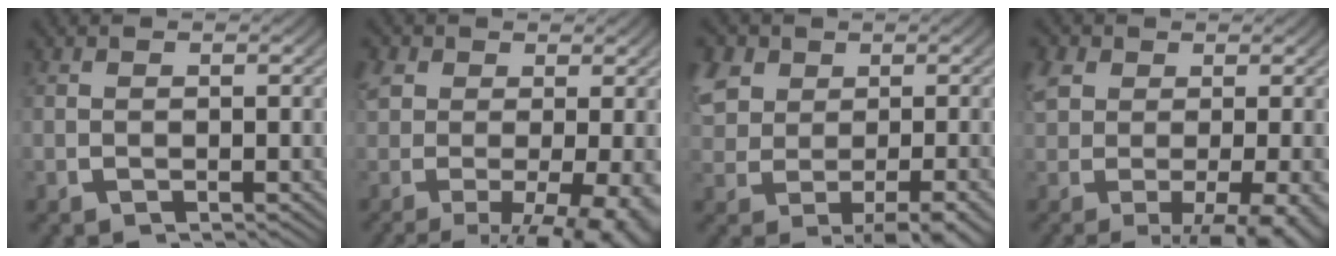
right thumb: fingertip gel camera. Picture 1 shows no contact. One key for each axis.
{"total": 8.9, "fx": -3.6, "fy": 4.9, "fz": 6.5, "tx": -0.107, "ty": -0.042, "tz": -0.033}
{"total": 5.6, "fx": 0.0, "fy": 3.9, "fz": 4.0, "tx": -0.091, "ty": -0.022, "tz": 0.021}
{"total": 6.4, "fx": -2.1, "fy": 3.3, "fz": 5.1, "tx": -0.086, "ty": -0.027, "tz": -0.010}